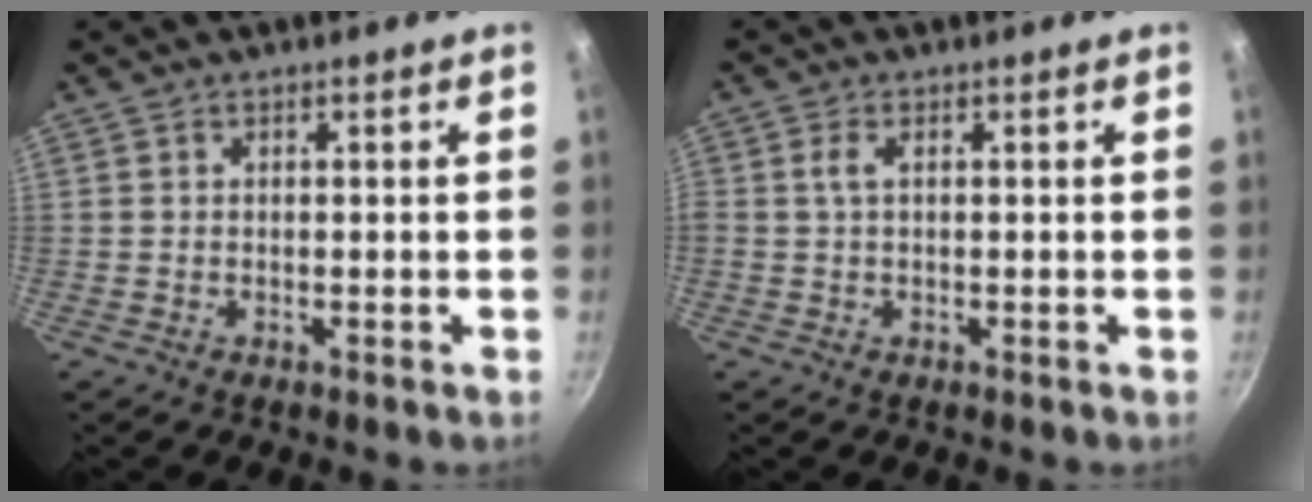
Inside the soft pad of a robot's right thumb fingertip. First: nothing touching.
{"total": 1.7, "force": [0.3, 0.7, 1.5], "torque": [-0.034, 0.003, 0.006]}